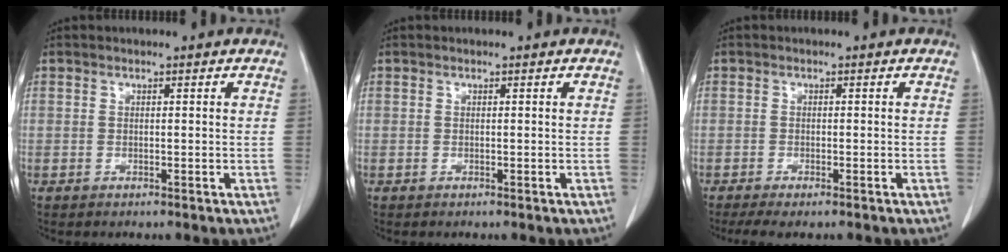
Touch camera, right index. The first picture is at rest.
{"total": 0.0}
{"total": 4.3, "force": [-3.3, 0.7, 2.6], "torque": [-0.041, -0.011, -0.049]}